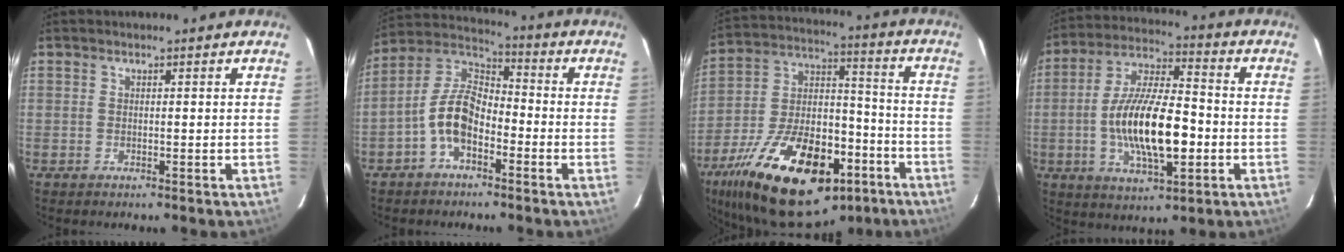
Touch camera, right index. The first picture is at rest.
{"total": 9.4, "force": [-4.1, 4.9, 6.8], "torque": [-0.147, 0.021, -0.083]}
{"total": 30.2, "force": [-16.9, 15.1, 19.9], "torque": [-0.383, -0.002, -0.258]}
{"total": 16.9, "force": [-3.3, 6.1, 15.5], "torque": [-0.293, 0.001, -0.058]}